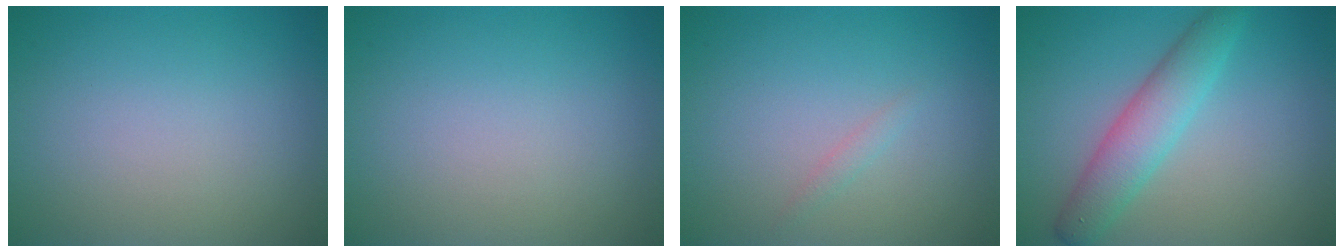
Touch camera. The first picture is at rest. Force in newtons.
{"total": 0.0}
{"total": 0.7, "press": 0.7, "slide": 0.1}
{"total": 4.1, "press": 4.1, "slide": 0.1}